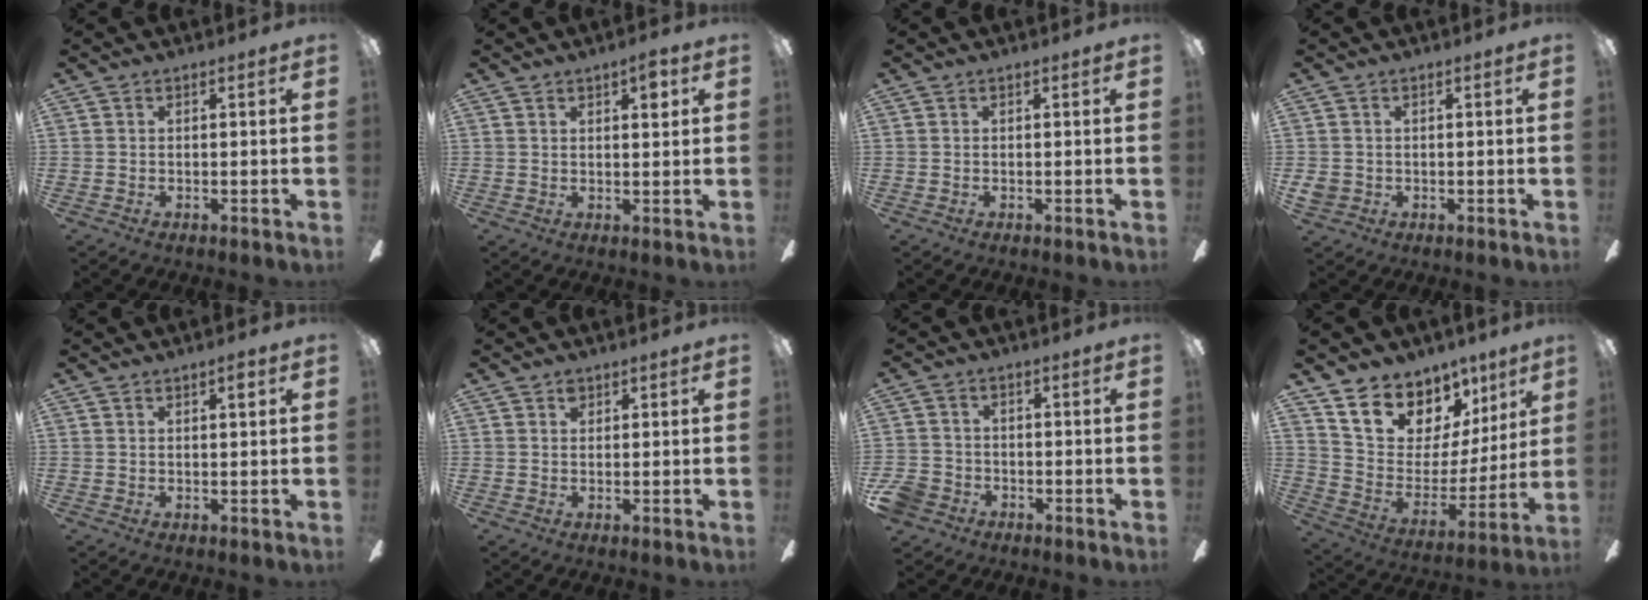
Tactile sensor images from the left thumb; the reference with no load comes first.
{"total": 3.8, "force": [2.1, 1.4, 2.8], "torque": [-0.028, -0.009, 0.028]}
{"total": 0.0}
{"total": 2.4, "force": [0.0, 2.2, 0.8], "torque": [-0.014, 0.004, 0.001]}
{"total": 2.2, "force": [1.4, 0.7, 1.5], "torque": [-0.025, -0.001, 0.022]}
{"total": 1.8, "force": [1.3, 1.1, 0.7], "torque": [-0.009, -0.002, 0.022]}
{"total": 5.1, "force": [-2.7, 4.0, 1.5], "torque": [-0.050, 0.014, -0.055]}
{"total": 15.5, "force": [11.3, 9.5, 4.8], "torque": [-0.096, -0.082, 0.211]}